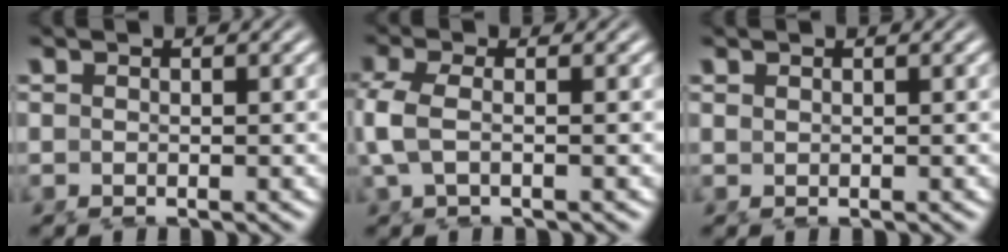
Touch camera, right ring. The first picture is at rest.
{"total": 3.1, "force": [-0.4, 1.4, 2.7], "torque": [-0.078, -0.013, 0.000]}
{"total": 0.7, "force": [0.2, -0.7, -0.1], "torque": [0.006, -0.007, 0.013]}